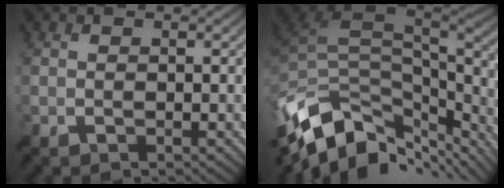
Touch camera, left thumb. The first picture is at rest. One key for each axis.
{"total": 13.8, "fx": -6.0, "fy": 7.8, "fz": 9.7, "tx": -0.234, "ty": -0.026, "tz": -0.094}